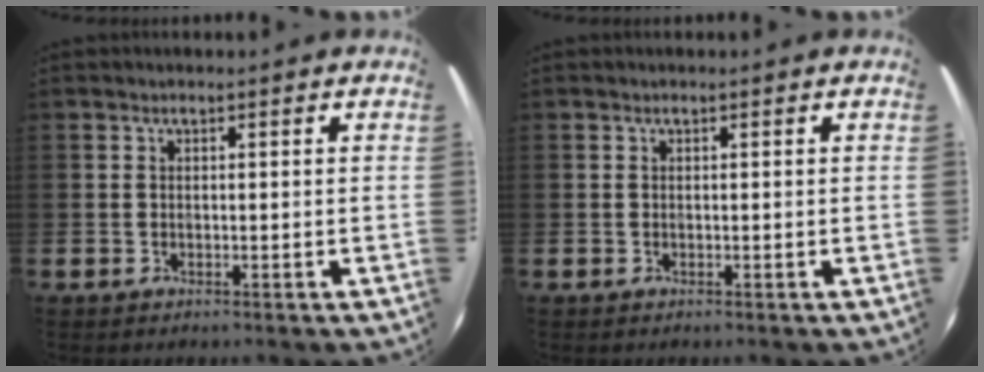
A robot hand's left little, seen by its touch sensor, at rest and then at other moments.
{"total": 0.0}